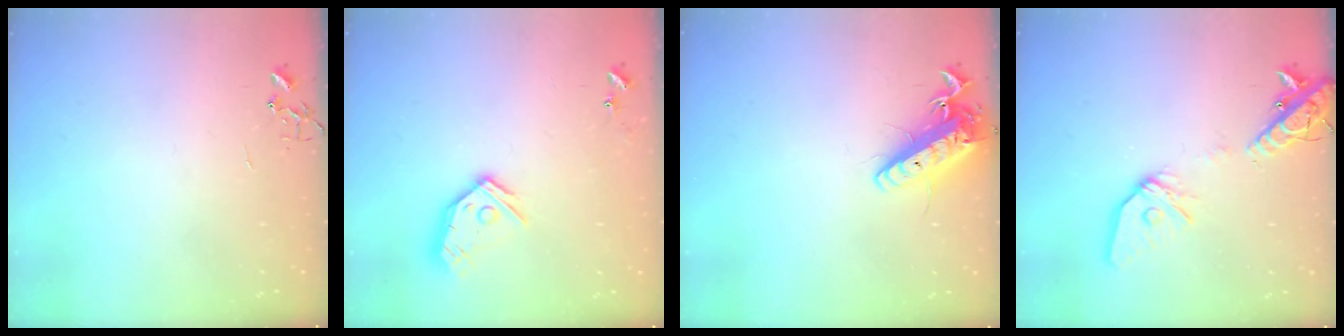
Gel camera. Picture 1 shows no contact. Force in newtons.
{"total": 13.2, "press": 13.1, "slide": 1.6}
{"total": 15.0, "press": 14.7, "slide": 2.8}
{"total": 15.2, "press": 14.9, "slide": 3.0}